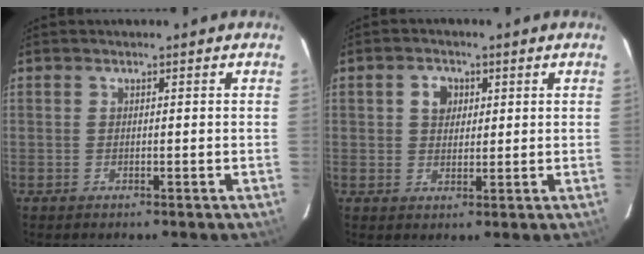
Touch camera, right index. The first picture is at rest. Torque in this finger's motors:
{"motor_torque": [0.07, -0.01, 0.12, 0.05]}